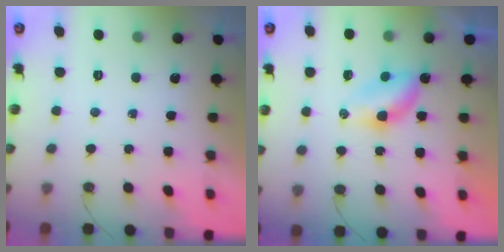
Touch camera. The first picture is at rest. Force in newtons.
{"total": 4.8, "press": 4.8, "slide": 0.5}